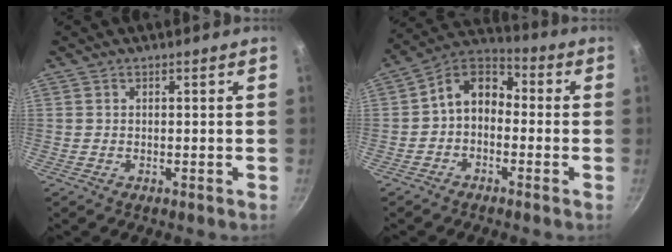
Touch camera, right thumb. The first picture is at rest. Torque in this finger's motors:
{"motor_torque": [1.14, 1.47, 1.25, -0.35, 0.07]}